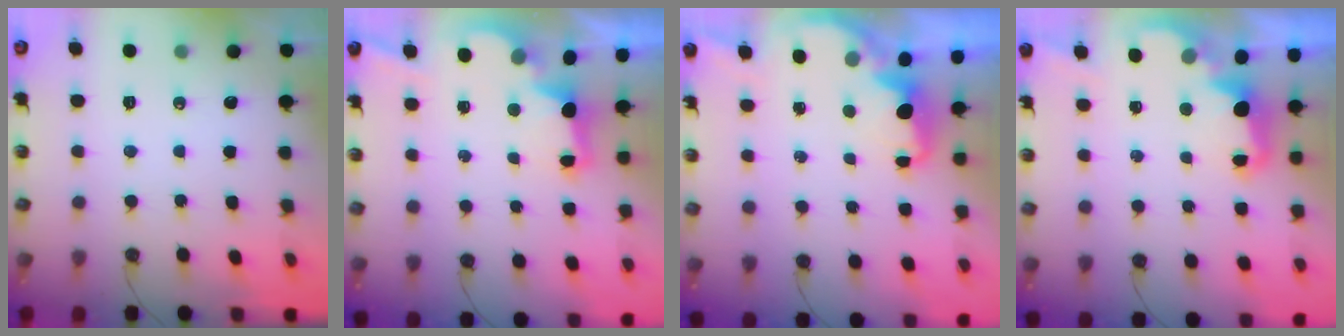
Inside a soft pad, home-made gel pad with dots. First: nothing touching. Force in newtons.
{"total": 2.7, "press": 2.6, "slide": 0.7}
{"total": 2.2, "press": 2.1, "slide": 0.9}
{"total": 2.9, "press": 2.8, "slide": 0.9}